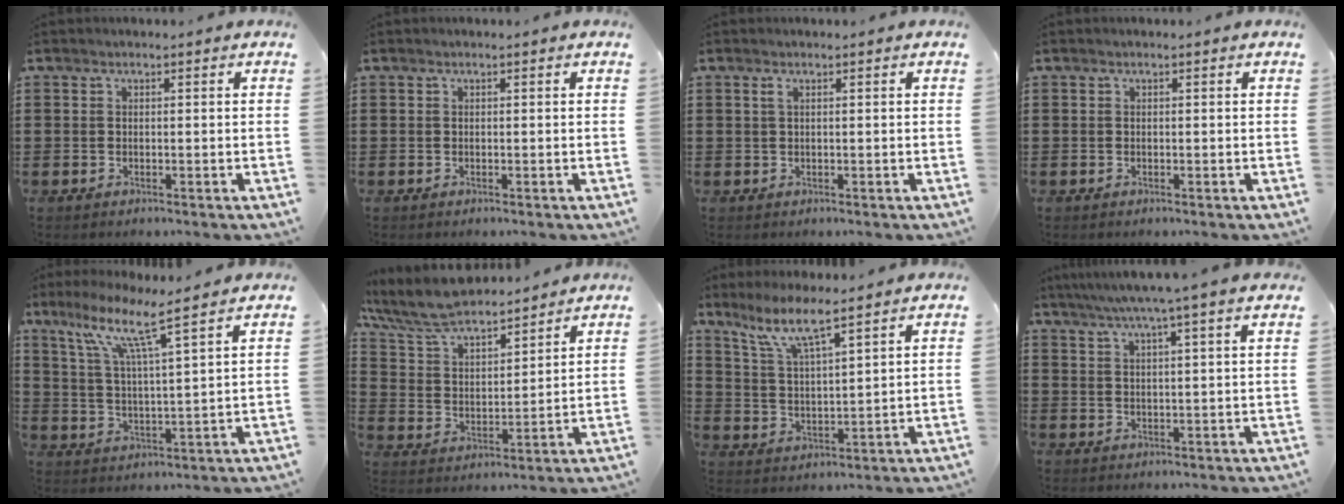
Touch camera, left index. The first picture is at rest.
{"total": 0.0}
{"total": 0.9, "force": [0.3, 0.1, 0.9], "torque": [-0.018, 0.001, 0.006]}
{"total": 0.0}
{"total": 8.8, "force": [6.6, -0.3, 5.9], "torque": [-0.137, -0.033, 0.110]}
{"total": 8.5, "force": [7.7, 1.5, 3.3], "torque": [-0.098, -0.038, 0.134]}
{"total": 6.9, "force": [5.8, 0.2, 3.9], "torque": [-0.096, -0.020, 0.101]}
{"total": 5.1, "force": [4.0, -1.0, 3.0], "torque": [-0.069, -0.013, 0.066]}